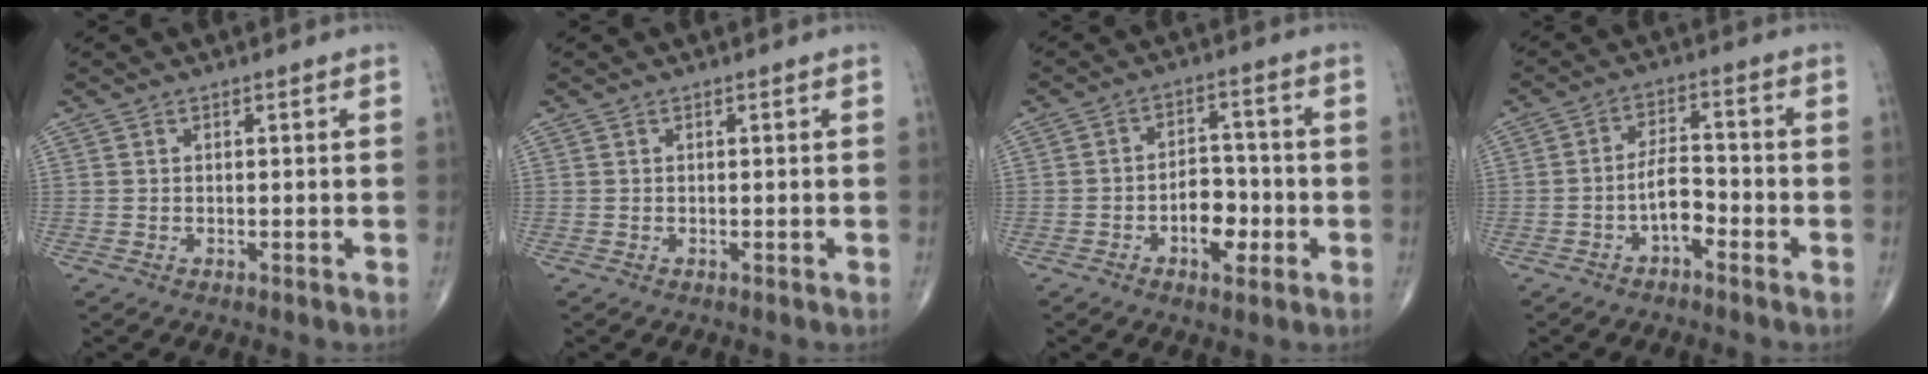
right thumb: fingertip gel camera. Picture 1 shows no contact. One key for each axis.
{"total": 0.0}
{"total": 7.5, "fx": -2.5, "fy": 4.4, "fz": 5.5, "tx": -0.060, "ty": 0.024, "tz": -0.042}
{"total": 5.5, "fx": -2.5, "fy": 2.4, "fz": 4.3, "tx": -0.070, "ty": 0.030, "tz": -0.045}